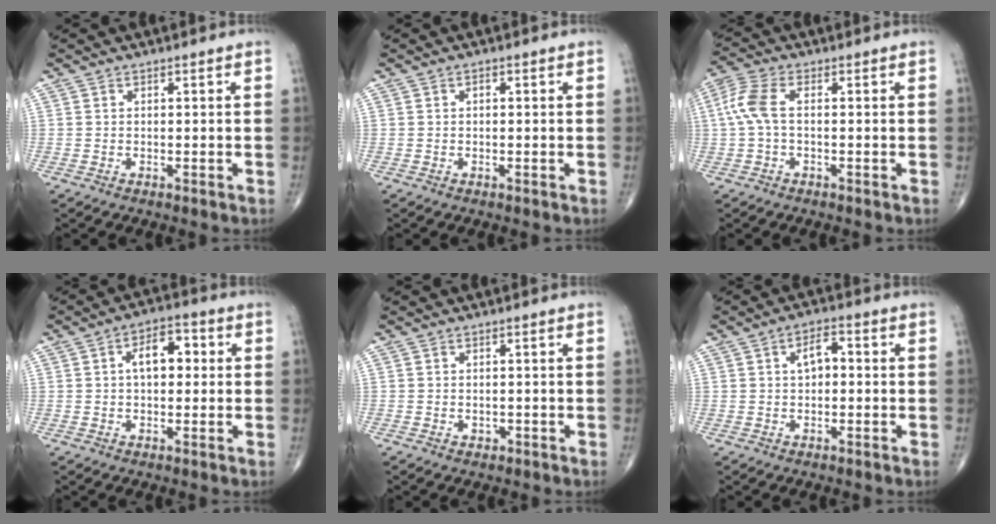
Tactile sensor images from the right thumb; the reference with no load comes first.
{"total": 0.5, "force": [0.1, 0.3, 0.4], "torque": [-0.003, 0.002, 0.000]}
{"total": 6.1, "force": [0.1, 2.8, 5.5], "torque": [-0.146, 0.017, -0.004]}
{"total": 7.3, "force": [1.1, 4.2, 5.8], "torque": [-0.072, 0.020, 0.009]}
{"total": 0.9, "force": [-0.4, 0.8, 0.4], "torque": [-0.002, 0.001, -0.003]}
{"total": 4.3, "force": [0.5, 2.4, 3.5], "torque": [-0.050, 0.016, 0.001]}